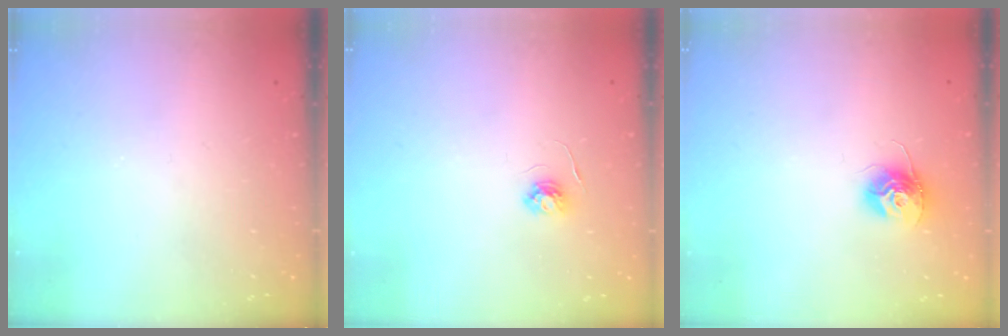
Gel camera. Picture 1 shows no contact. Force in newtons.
{"total": 3.8, "press": 3.8, "slide": 0.4}
{"total": 11.2, "press": 11.2, "slide": 0.7}